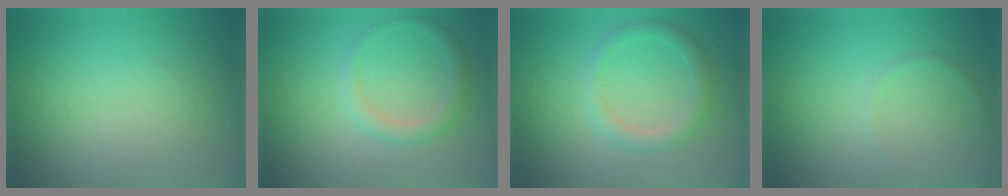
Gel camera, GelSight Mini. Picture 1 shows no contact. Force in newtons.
{"total": 1.9, "press": 1.9, "slide": 0.1}
{"total": 2.2, "press": 2.2, "slide": 0.2}
{"total": 0.6, "press": 0.6, "slide": 0.1}